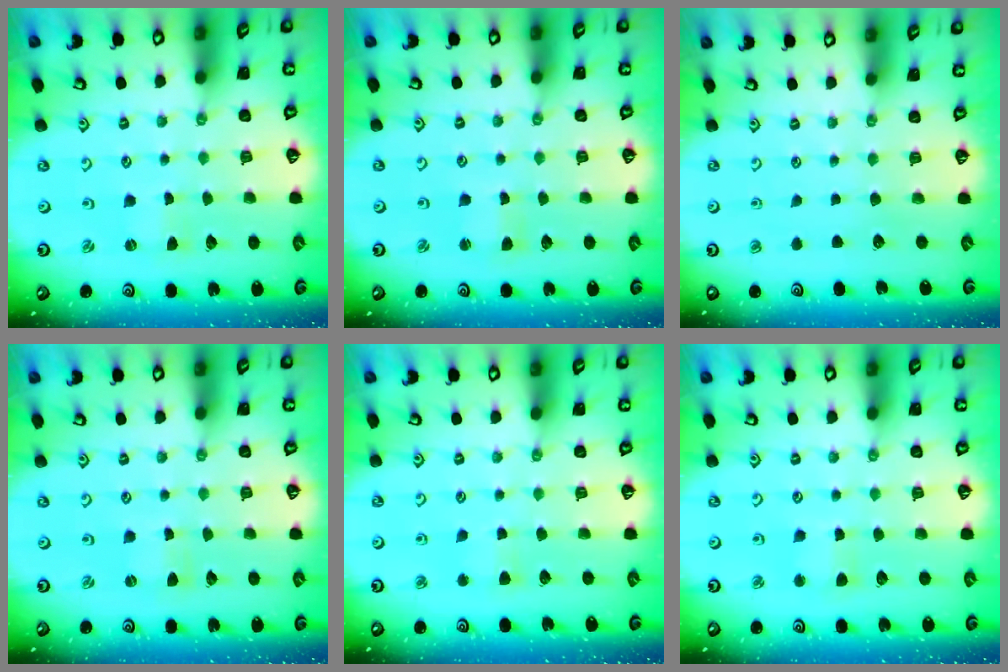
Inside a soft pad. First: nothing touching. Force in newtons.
{"total": 1.5, "press": 1.5, "slide": 0.3}
{"total": 0.0}
{"total": 0.0}
{"total": 2.7, "press": 2.7, "slide": 0.4}
{"total": 3.9, "press": 3.9, "slide": 0.2}